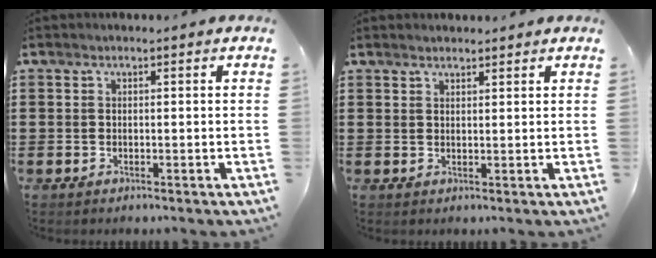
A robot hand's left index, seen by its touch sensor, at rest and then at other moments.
{"total": 1.5, "force": [1.5, 0.3, 0.3], "torque": [-0.007, 0.003, 0.028]}